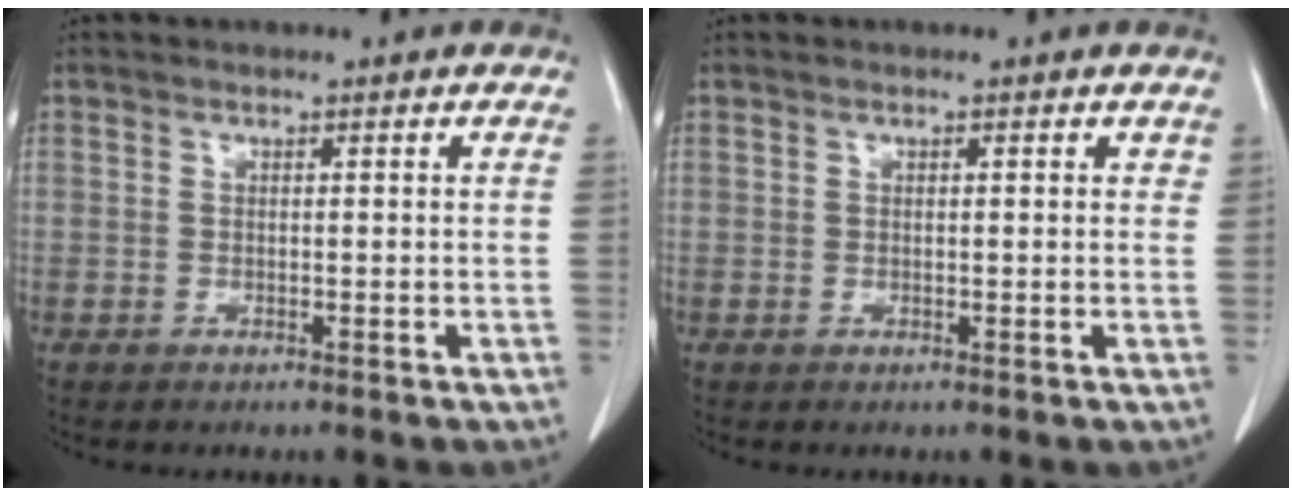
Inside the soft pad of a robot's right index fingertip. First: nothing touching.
{"total": 1.1, "force": [0.5, 0.6, 0.8], "torque": [-0.014, 0.003, 0.006]}